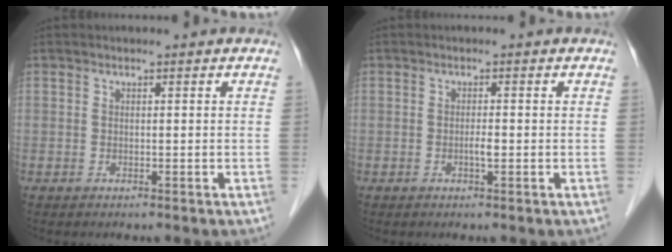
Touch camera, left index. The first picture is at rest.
{"total": 1.2, "force": [-0.3, 0.1, 1.1], "torque": [-0.021, 0.000, -0.006]}